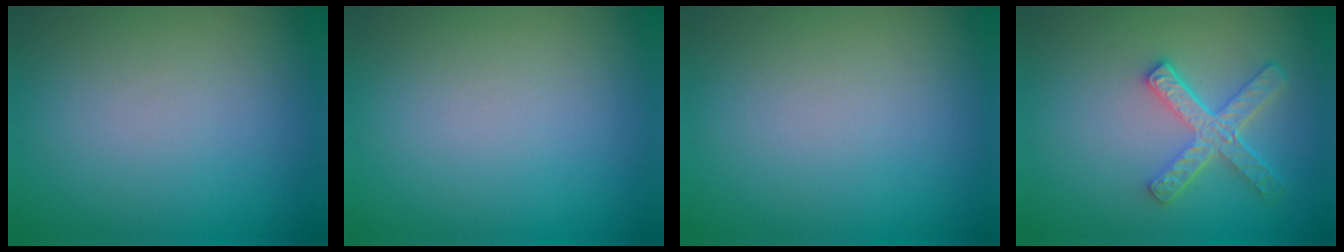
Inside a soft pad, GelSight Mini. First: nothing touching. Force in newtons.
{"total": 0.0}
{"total": 0.0}
{"total": 4.5, "press": 3.3, "slide": 3.0}